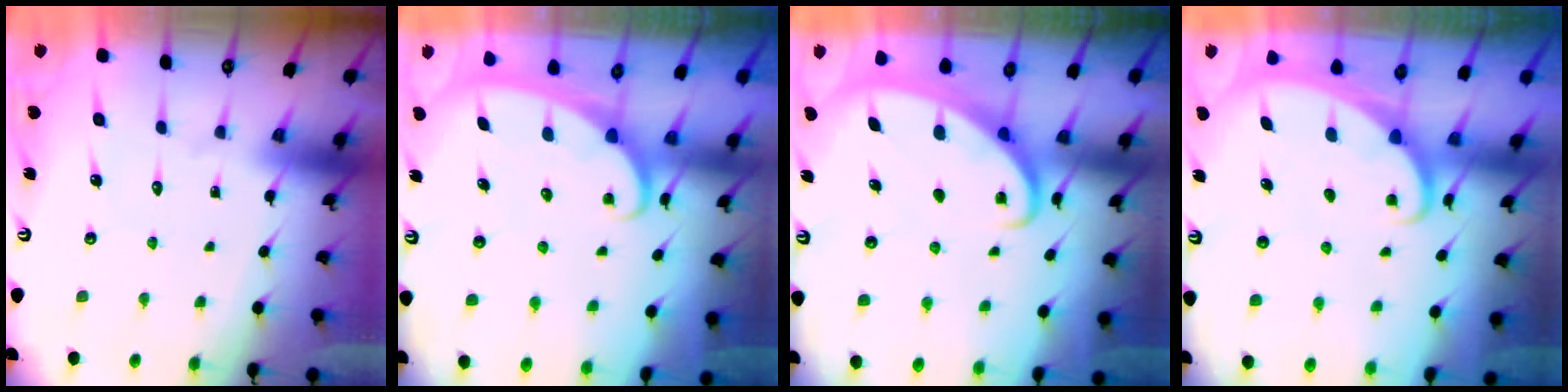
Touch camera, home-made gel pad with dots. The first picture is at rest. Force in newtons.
{"total": 2.4, "press": 2.4, "slide": 0.3}
{"total": 2.4, "press": 2.4, "slide": 0.4}
{"total": 1.6, "press": 1.6, "slide": 0.1}